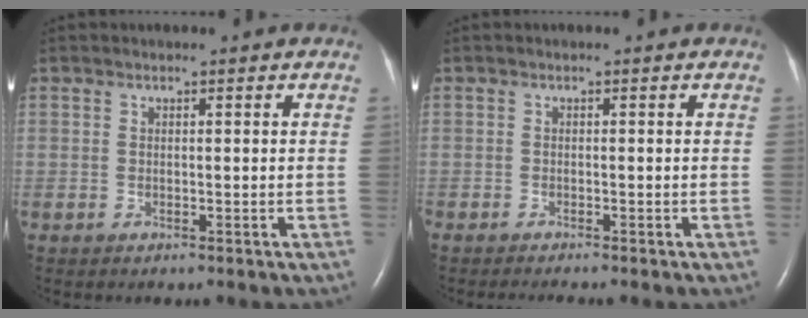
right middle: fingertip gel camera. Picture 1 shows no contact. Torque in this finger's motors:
{"motor_torque": [0.85, -0.77, 0.14, 0.06]}